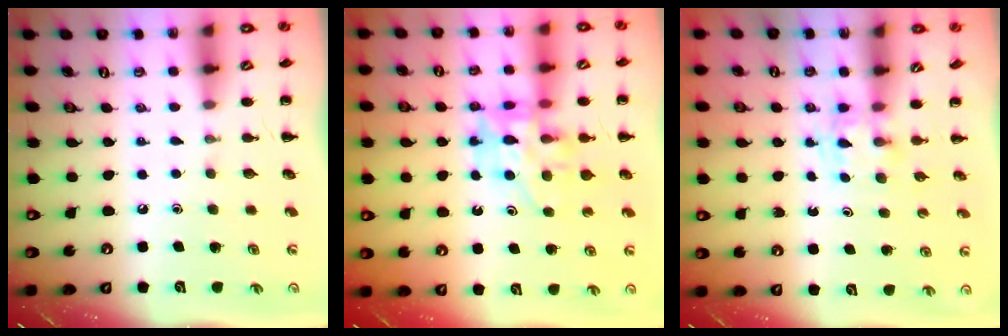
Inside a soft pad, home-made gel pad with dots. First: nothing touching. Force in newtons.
{"total": 12.3, "press": 11.9, "slide": 3.2}
{"total": 2.8, "press": 2.6, "slide": 1.1}